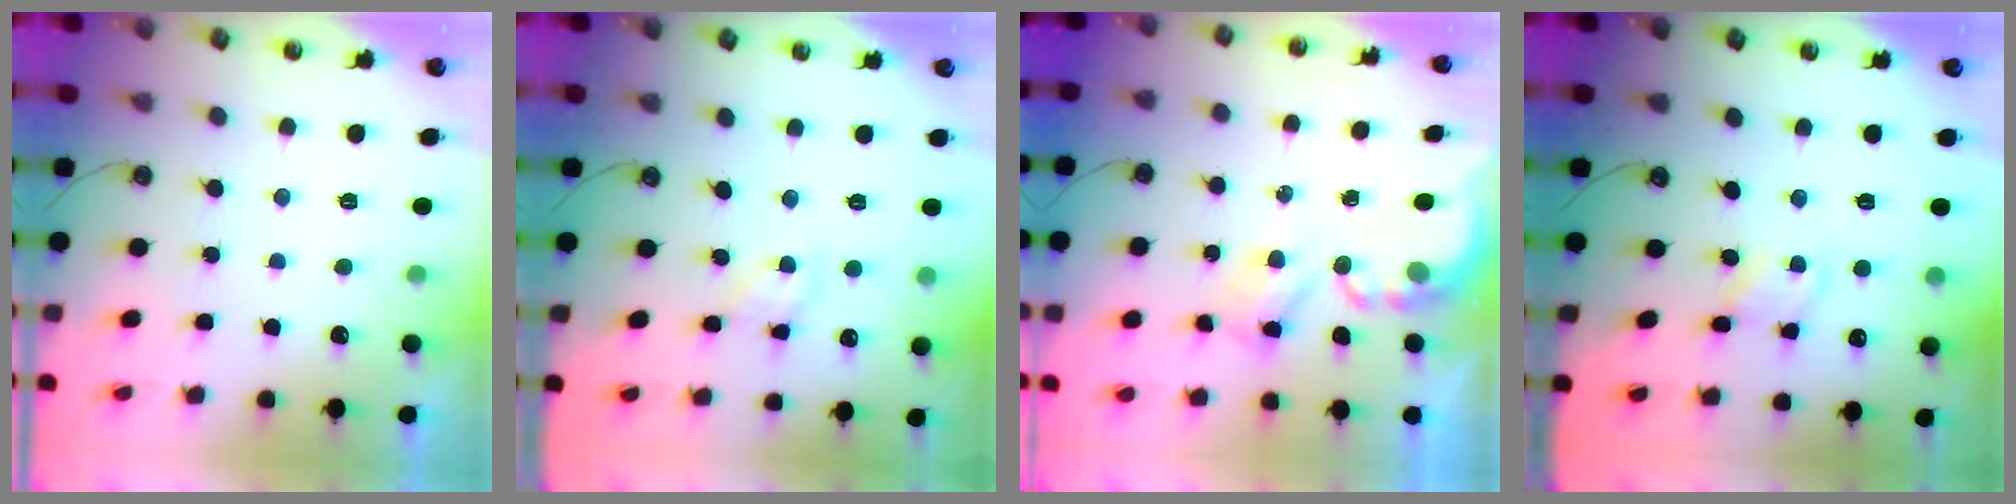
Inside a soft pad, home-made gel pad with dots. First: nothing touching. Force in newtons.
{"total": 6.2, "press": 6.2, "slide": 0.4}
{"total": 3.7, "press": 3.7, "slide": 0.2}
{"total": 4.1, "press": 4.0, "slide": 0.5}